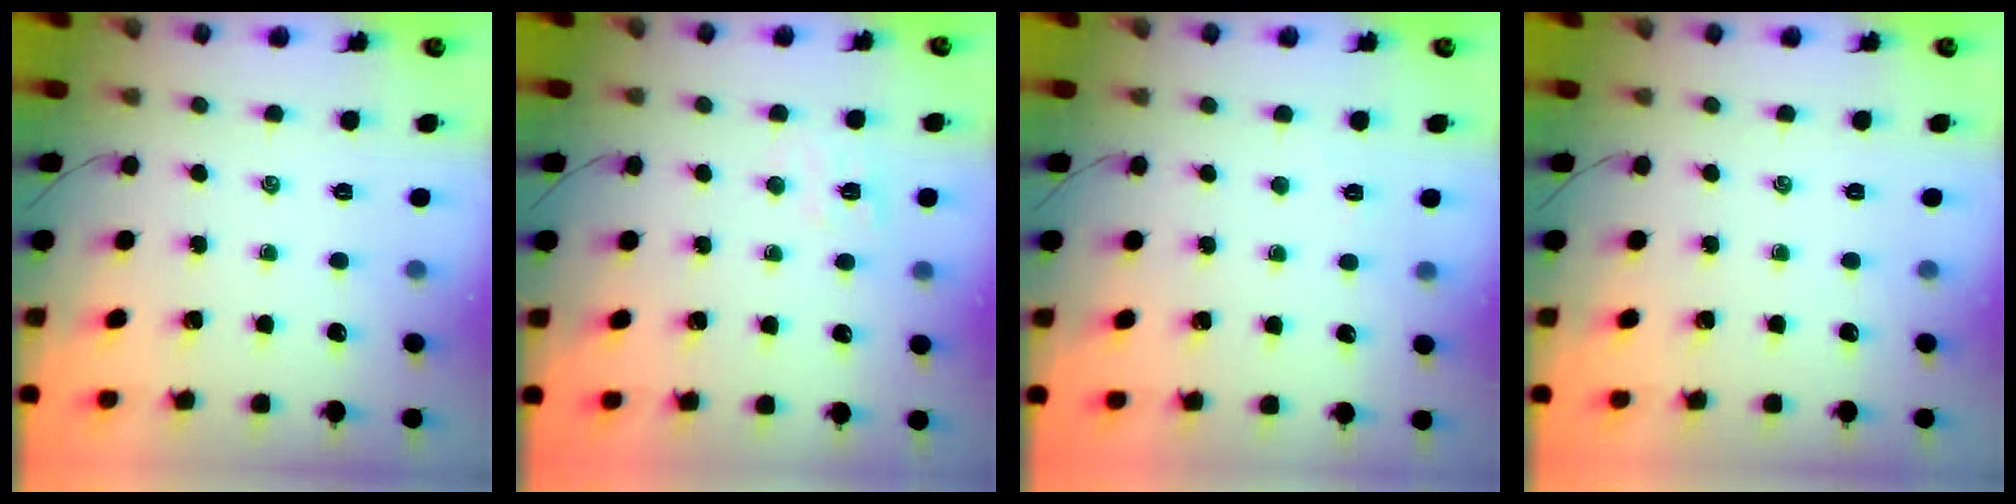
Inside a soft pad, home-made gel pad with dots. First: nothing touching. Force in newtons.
{"total": 6.3, "press": 6.2, "slide": 1.3}
{"total": 1.8, "press": 1.7, "slide": 0.5}
{"total": 0.0}